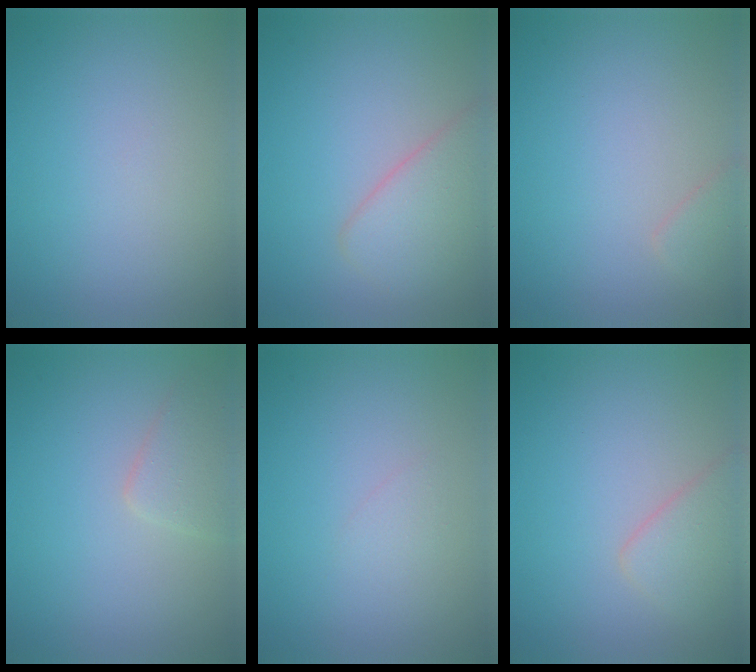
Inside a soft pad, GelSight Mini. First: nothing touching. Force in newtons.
{"total": 3.8, "press": 3.8, "slide": 0.2}
{"total": 1.3, "press": 1.3, "slide": 0.1}
{"total": 2.2, "press": 2.2, "slide": 0.1}
{"total": 0.7, "press": 0.7, "slide": 0.1}
{"total": 2.5, "press": 2.5, "slide": 0.2}